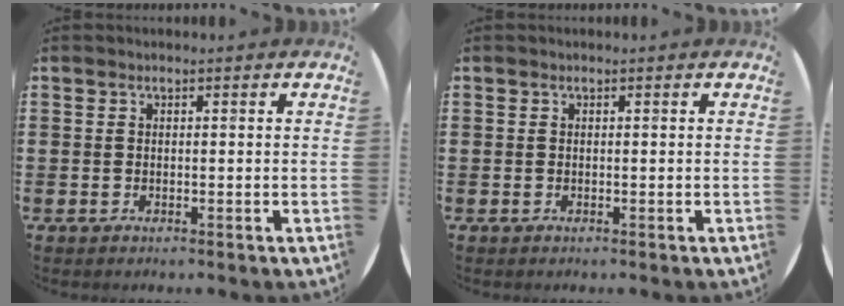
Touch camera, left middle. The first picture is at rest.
{"total": 0.0}